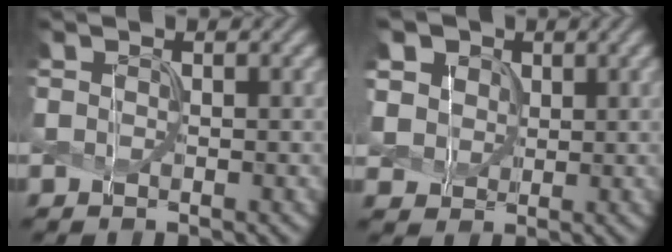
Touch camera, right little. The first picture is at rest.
{"total": 7.8, "force": [3.8, 5.9, 3.3], "torque": [-0.102, 0.016, 0.062]}